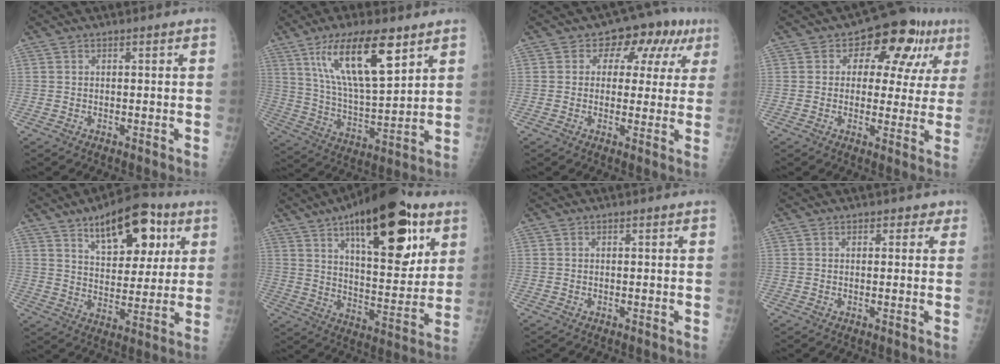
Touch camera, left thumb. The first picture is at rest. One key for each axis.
{"total": 16.8, "fx": 9.1, "fy": 5.1, "fz": 13.2, "tx": -0.216, "ty": -0.042, "tz": 0.170}
{"total": 10.0, "fx": 3.5, "fy": 7.0, "fz": 6.1, "tx": -0.019, "ty": 0.013, "tz": 0.036}
{"total": 12.5, "fx": 4.7, "fy": 7.7, "fz": 8.7, "tx": -0.053, "ty": 0.008, "tz": 0.055}
{"total": 16.3, "fx": 8.3, "fy": 8.0, "fz": 11.5, "tx": -0.120, "ty": -0.028, "tz": 0.127}
{"total": 25.2, "fx": 12.7, "fy": 10.1, "fz": 19.3, "tx": -0.250, "ty": -0.041, "tz": 0.196}
{"total": 0.0}
{"total": 1.8, "fx": 1.0, "fy": 1.3, "fz": 0.6, "tx": 0.015, "ty": -0.002, "tz": 0.006}